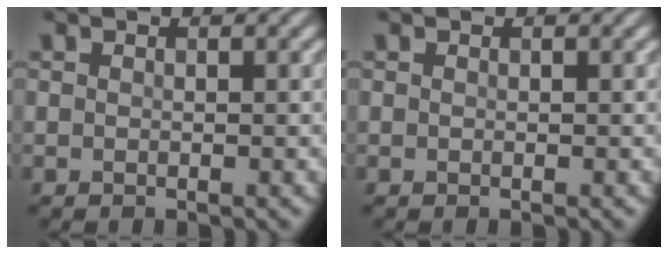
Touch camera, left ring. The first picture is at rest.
{"total": 0.0}